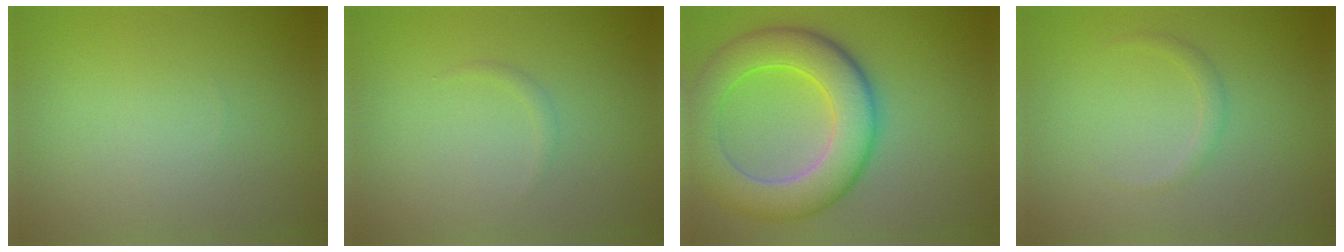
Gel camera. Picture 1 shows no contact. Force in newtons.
{"total": 0.5, "press": 0.5, "slide": 0.1}
{"total": 8.8, "press": 8.8, "slide": 0.4}
{"total": 1.0, "press": 1.0, "slide": 0.1}